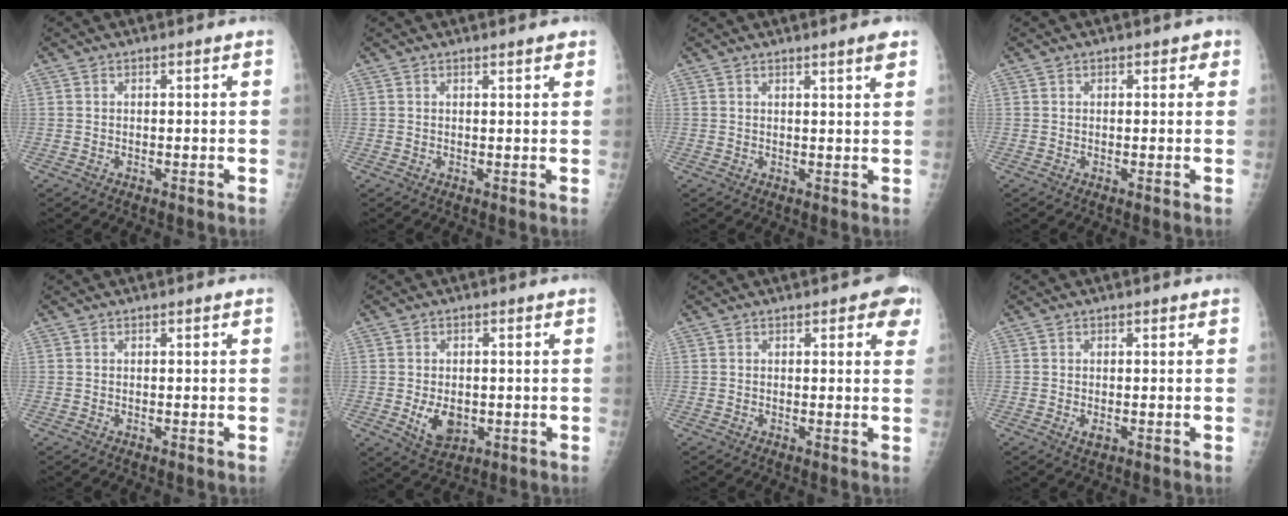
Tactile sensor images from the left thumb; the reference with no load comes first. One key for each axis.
{"total": 1.7, "fx": 1.3, "fy": 0.4, "fz": 1.0, "tx": -0.010, "ty": -0.003, "tz": 0.016}
{"total": 2.8, "fx": 2.0, "fy": 0.0, "fz": 2.0, "tx": -0.027, "ty": -0.012, "tz": 0.027}
{"total": 1.7, "fx": 0.9, "fy": 1.3, "fz": 0.8, "tx": 0.010, "ty": 0.001, "tz": 0.004}
{"total": 0.0}
{"total": 6.2, "fx": -1.0, "fy": 4.4, "fz": 4.3, "tx": -0.055, "ty": -0.007, "tz": -0.005}
{"total": 4.2, "fx": 2.2, "fy": 1.9, "fz": 3.0, "tx": -0.006, "ty": -0.004, "tz": 0.015}
{"total": 1.6, "fx": -0.3, "fy": 1.0, "fz": 1.2, "tx": -0.015, "ty": -0.002, "tz": -0.004}